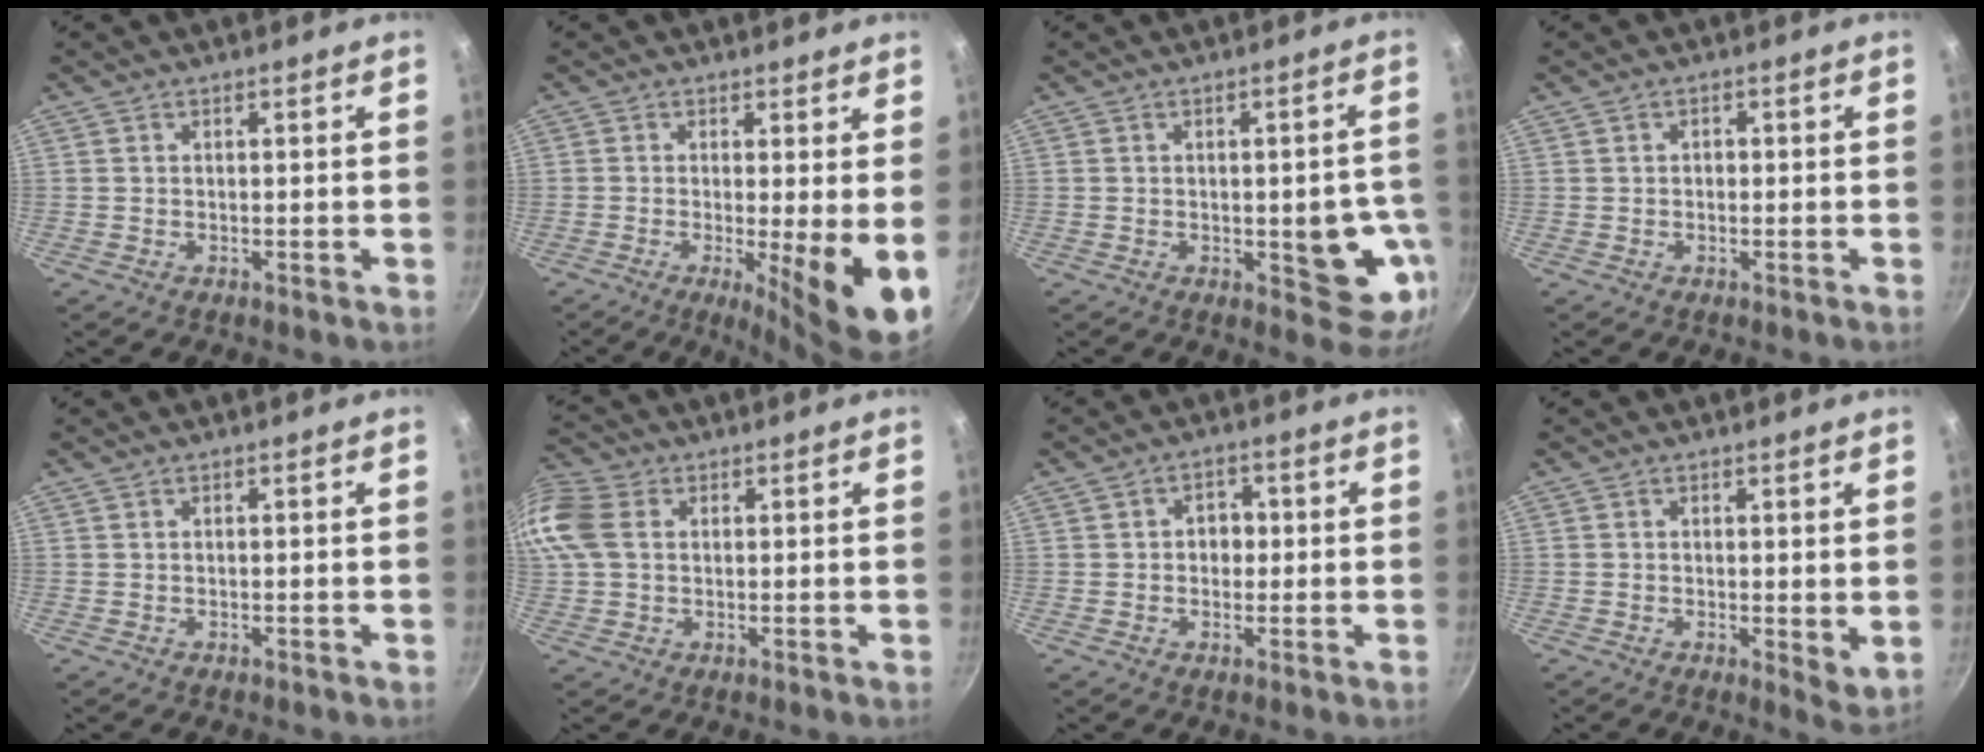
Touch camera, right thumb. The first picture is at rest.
{"total": 9.9, "force": [-1.0, 1.7, 9.7], "torque": [-0.136, -0.023, -0.014]}
{"total": 10.4, "force": [-2.0, 4.6, 9.1], "torque": [-0.067, 0.004, -0.022]}
{"total": 1.1, "force": [-0.1, 1.0, 0.6], "torque": [-0.005, 0.004, -0.003]}
{"total": 0.0}
{"total": 9.7, "force": [1.8, 7.3, 6.2], "torque": [-0.129, 0.013, 0.021]}
{"total": 3.9, "force": [0.0, 3.2, 2.1], "torque": [-0.004, 0.006, -0.003]}
{"total": 3.9, "force": [0.5, 1.8, 3.5], "torque": [-0.051, -0.011, 0.008]}